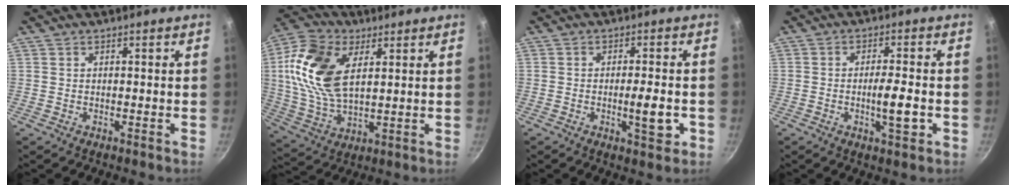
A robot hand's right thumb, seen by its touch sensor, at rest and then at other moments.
{"total": 17.2, "force": [4.6, 9.9, 13.2], "torque": [-0.249, -0.007, 0.087]}
{"total": 6.0, "force": [-1.6, 1.7, 5.5], "torque": [-0.069, 0.006, -0.022]}
{"total": 6.1, "force": [-1.5, 1.4, 5.7], "torque": [-0.088, 0.008, -0.026]}